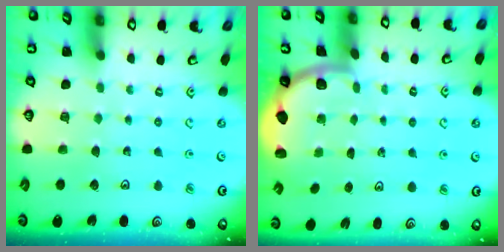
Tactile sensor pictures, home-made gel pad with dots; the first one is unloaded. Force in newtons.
{"total": 1.7, "press": 1.7, "slide": 0.3}